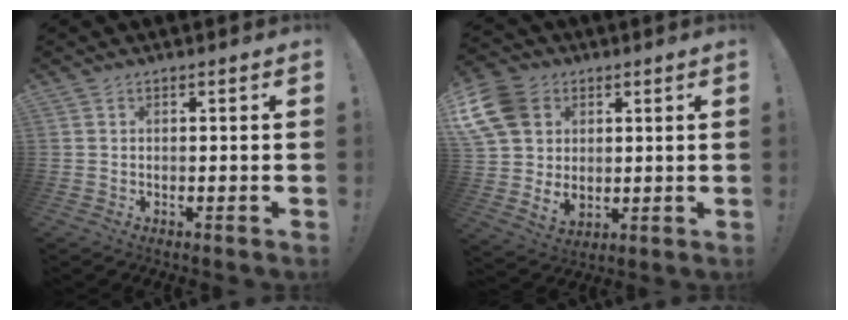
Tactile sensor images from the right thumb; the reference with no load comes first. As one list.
[{"total": 14.2, "force": [4.0, 11.8, 6.9], "torque": [-0.123, -0.025, 0.083]}]